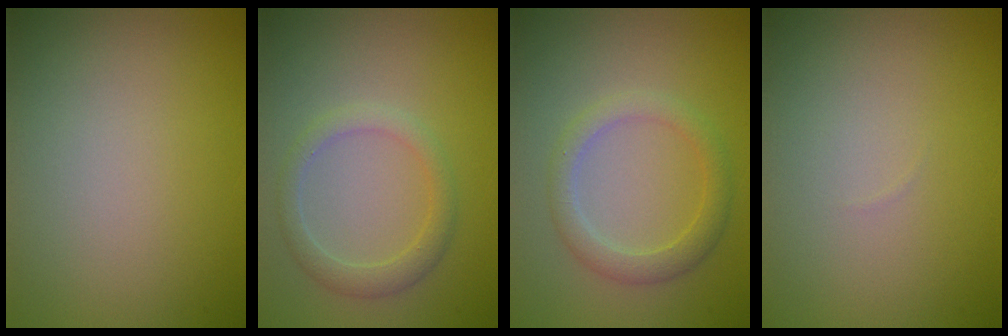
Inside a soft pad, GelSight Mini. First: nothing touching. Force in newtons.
{"total": 2.3, "press": 2.3, "slide": 0.1}
{"total": 2.6, "press": 2.6, "slide": 0.1}
{"total": 0.0}